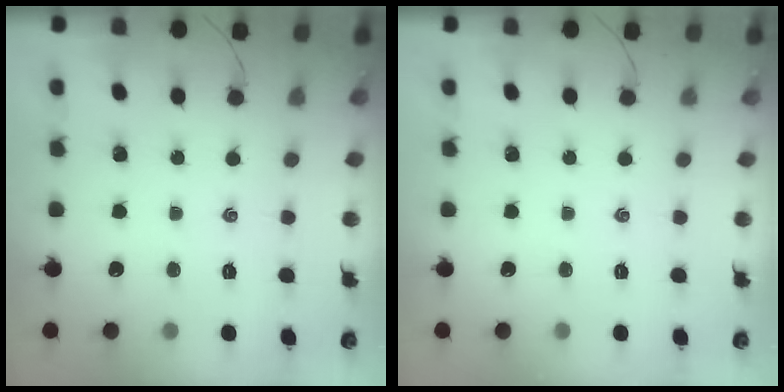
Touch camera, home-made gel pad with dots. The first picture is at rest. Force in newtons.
{"total": 0.0}